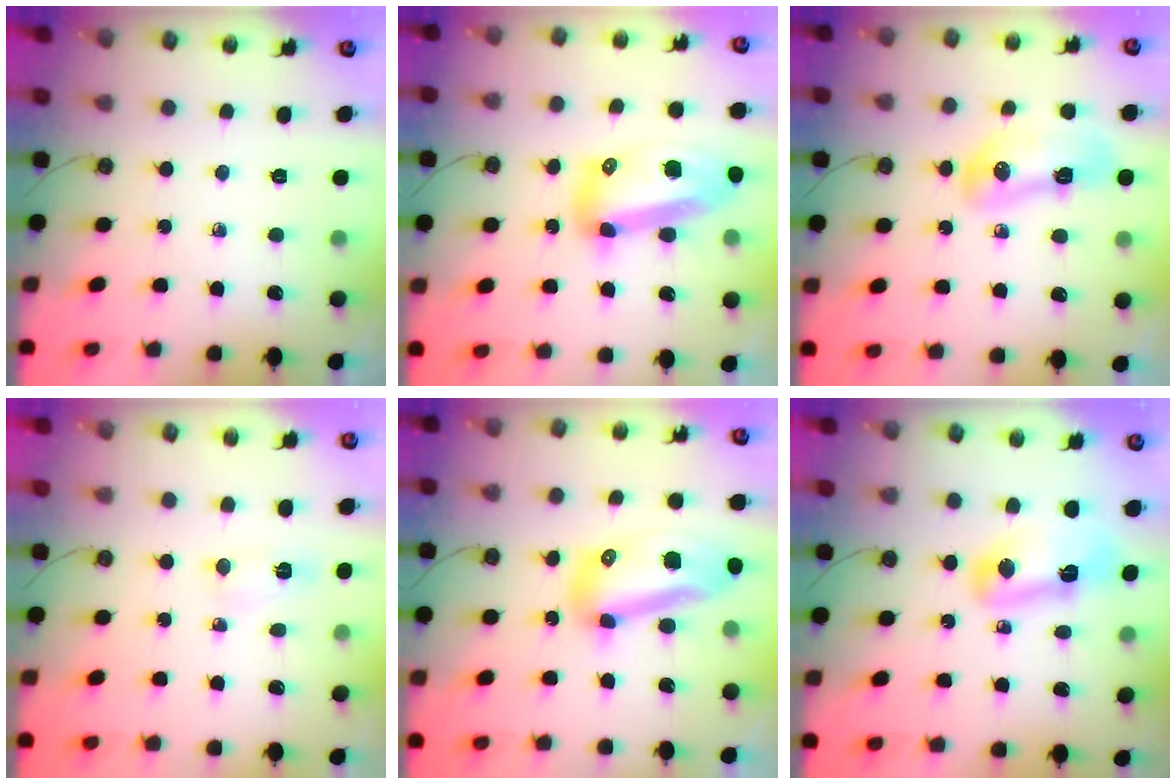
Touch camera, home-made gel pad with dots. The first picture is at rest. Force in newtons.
{"total": 15.6, "press": 15.5, "slide": 1.8}
{"total": 11.5, "press": 10.8, "slide": 3.8}
{"total": 4.8, "press": 4.8, "slide": 0.6}
{"total": 13.8, "press": 13.7, "slide": 1.6}
{"total": 10.2, "press": 10.2, "slide": 0.5}